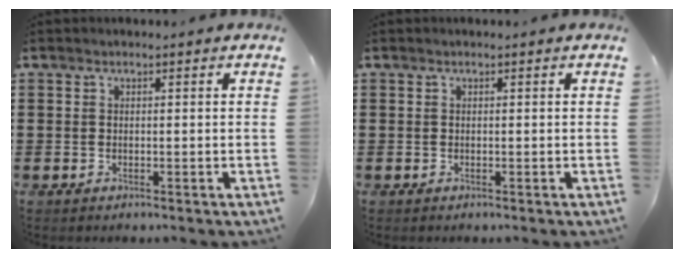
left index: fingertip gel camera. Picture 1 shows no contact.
{"total": 0.0}